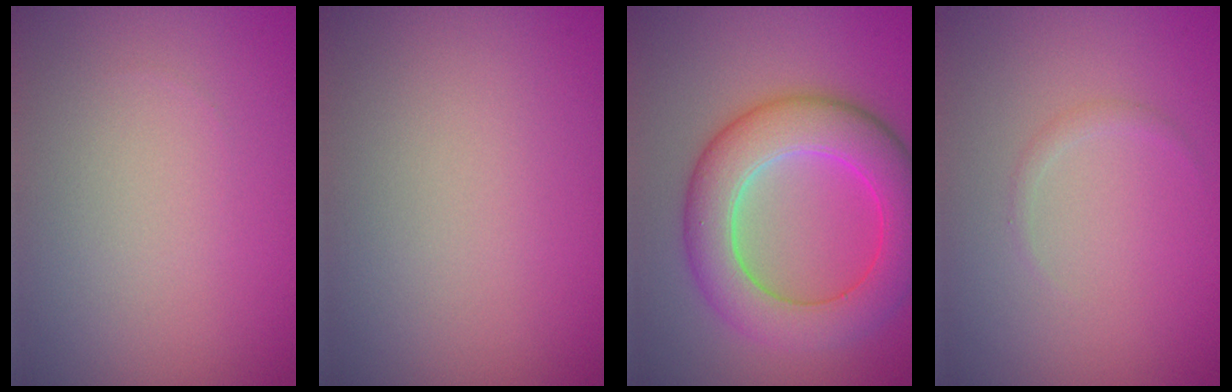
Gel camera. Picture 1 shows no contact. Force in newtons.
{"total": 0.0}
{"total": 8.2, "press": 8.2, "slide": 0.2}
{"total": 0.6, "press": 0.6, "slide": 0.0}